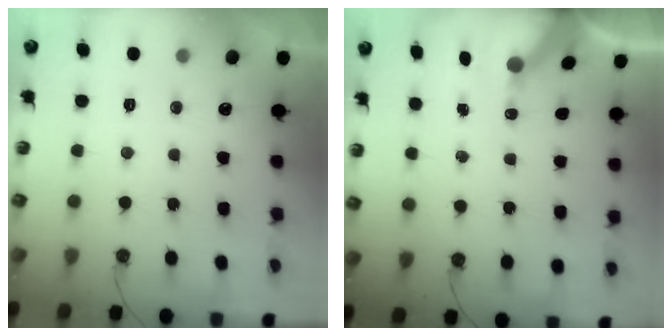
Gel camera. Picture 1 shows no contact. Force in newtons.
{"total": 6.4, "press": 6.4, "slide": 0.6}